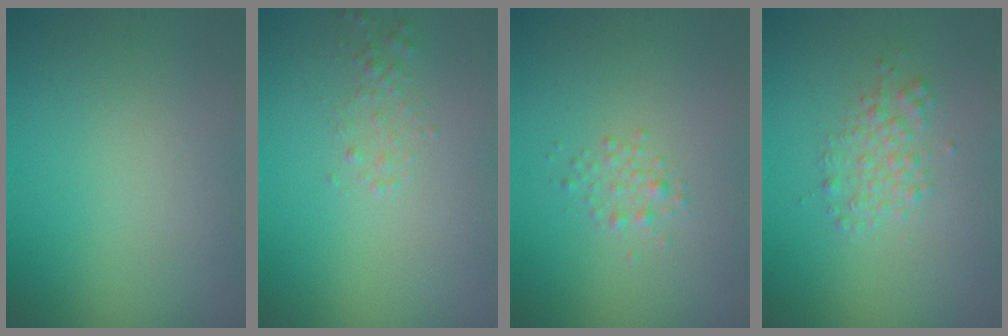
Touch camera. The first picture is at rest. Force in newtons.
{"total": 0.9, "press": 0.9, "slide": 0.0}
{"total": 1.2, "press": 1.2, "slide": 0.1}
{"total": 2.0, "press": 2.0, "slide": 0.0}